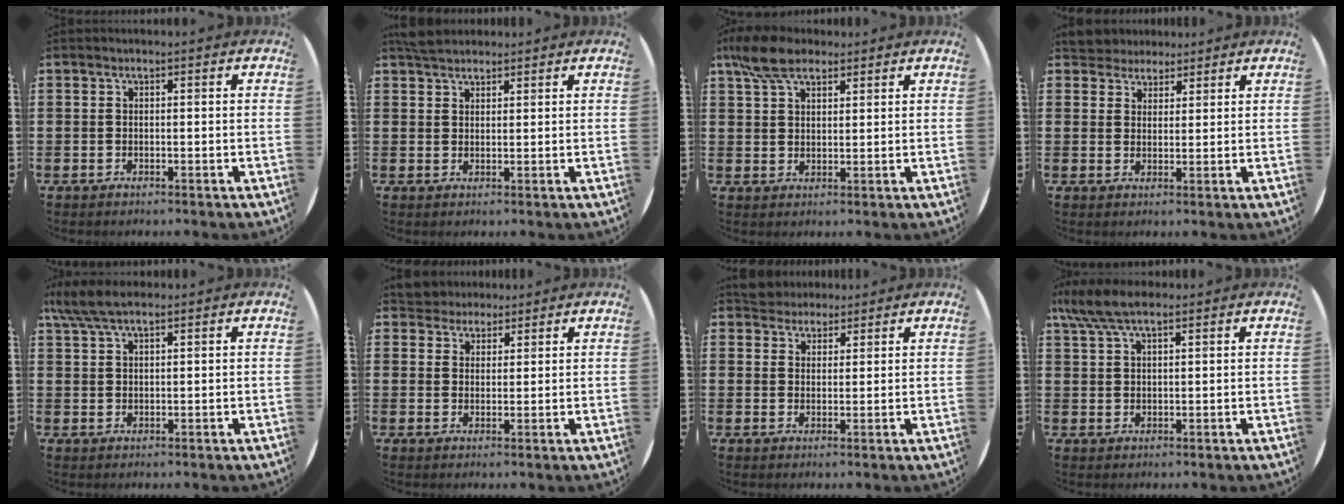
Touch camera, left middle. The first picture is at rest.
{"total": 2.7, "force": [2.5, 0.9, 0.5], "torque": [-0.007, 0.002, 0.047]}
{"total": 6.3, "force": [4.8, 2.7, 3.0], "torque": [-0.072, 0.001, 0.091]}
{"total": 3.8, "force": [3.5, 1.4, -0.3], "torque": [-0.007, -0.002, 0.068]}
{"total": 4.6, "force": [3.5, 1.1, 2.8], "torque": [-0.063, 0.003, 0.064]}
{"total": 3.4, "force": [3.1, 1.3, -0.4], "torque": [-0.004, 0.001, 0.061]}
{"total": 3.4, "force": [3.2, 1.1, -0.2], "torque": [0.002, -0.005, 0.062]}
{"total": 5.8, "force": [4.3, 1.6, 3.5], "torque": [-0.079, 0.000, 0.078]}